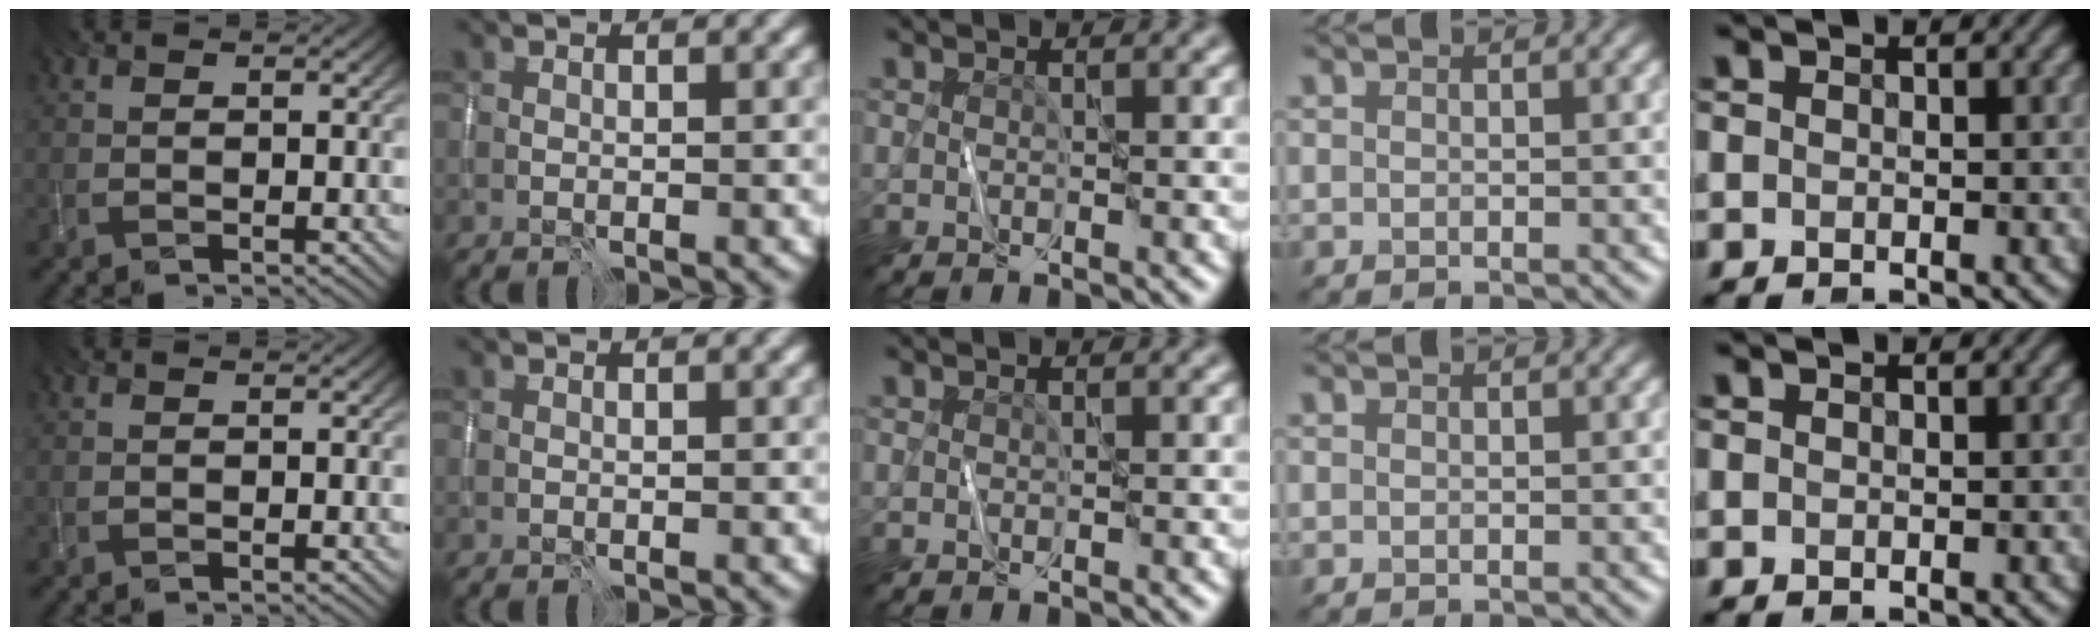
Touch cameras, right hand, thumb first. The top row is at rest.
{}